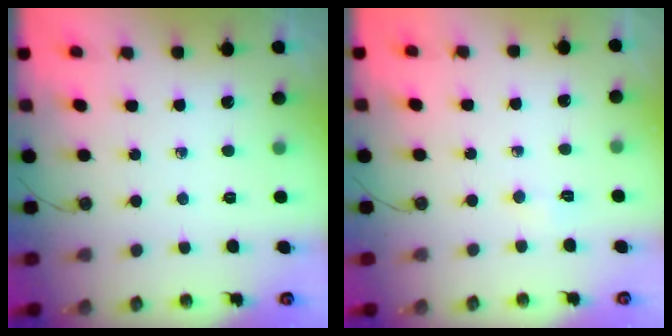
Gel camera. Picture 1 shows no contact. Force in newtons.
{"total": 2.8, "press": 2.8, "slide": 0.4}